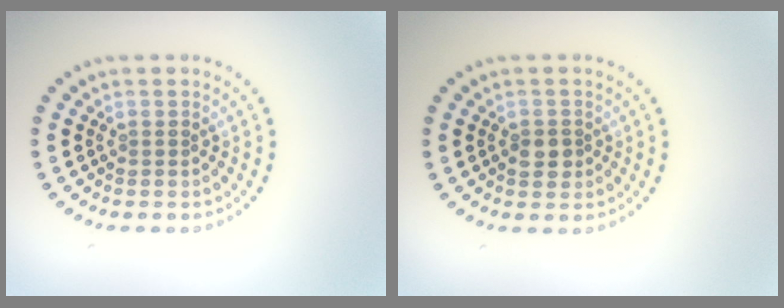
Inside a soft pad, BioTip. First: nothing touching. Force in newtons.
{"total": 1.8, "press": 1.8, "slide": 0.4}